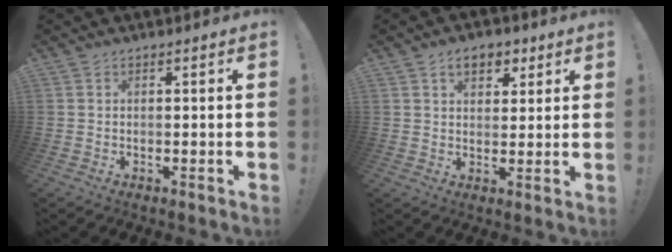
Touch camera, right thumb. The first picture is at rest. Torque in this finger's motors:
{"motor_torque": [0.75, 0.82, 0.47, 0.20, 0.00]}